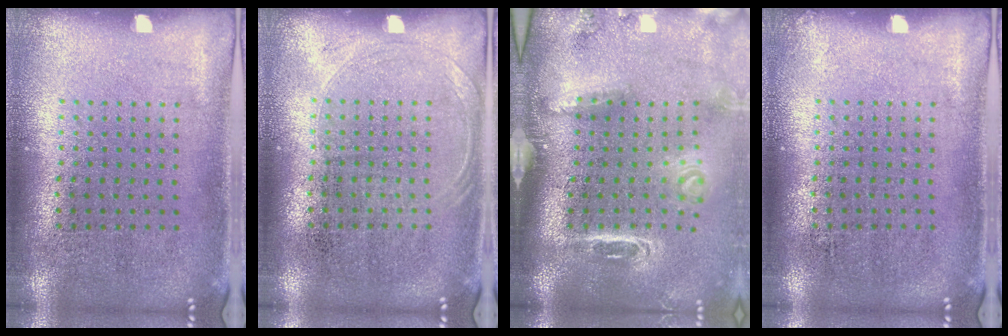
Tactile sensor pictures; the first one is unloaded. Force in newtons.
{"total": 0.9, "press": 0.8, "slide": 0.3}
{"total": 3.1, "press": 2.1, "slide": 2.3}
{"total": 0.0}